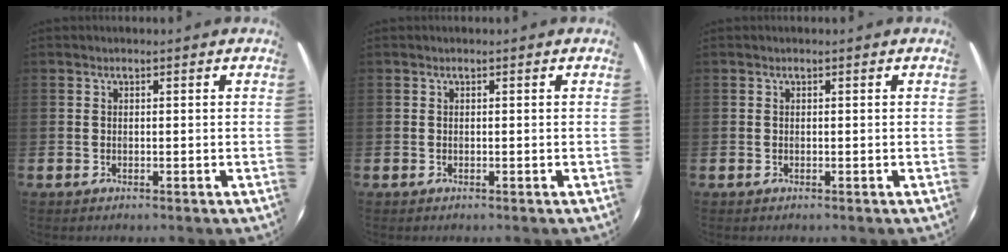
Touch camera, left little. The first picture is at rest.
{"total": 0.0}
{"total": 0.0}